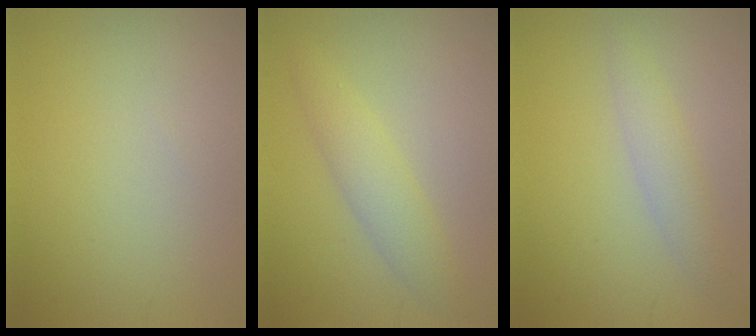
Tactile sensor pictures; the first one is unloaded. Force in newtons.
{"total": 2.8, "press": 2.8, "slide": 0.0}
{"total": 2.1, "press": 2.1, "slide": 0.1}